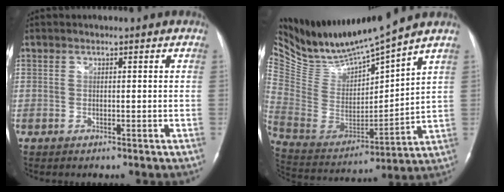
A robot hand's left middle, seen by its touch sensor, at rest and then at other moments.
{"total": 13.8, "force": [13.2, -0.3, 4.1], "torque": [-0.091, -0.025, 0.265]}